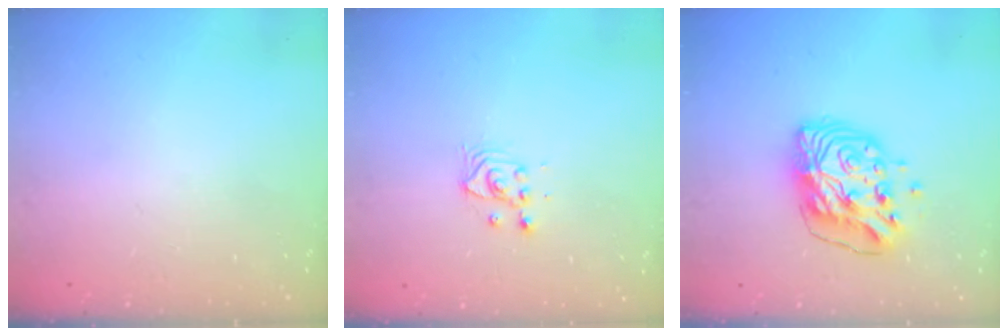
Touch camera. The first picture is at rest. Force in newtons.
{"total": 3.7, "press": 3.7, "slide": 0.3}
{"total": 12.2, "press": 12.1, "slide": 1.2}